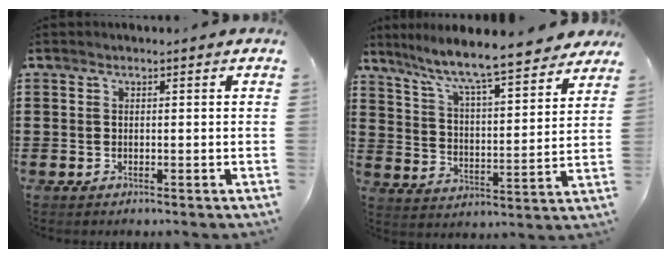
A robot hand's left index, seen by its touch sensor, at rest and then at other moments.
{"total": 7.5, "force": [6.8, -0.2, 3.2], "torque": [-0.090, -0.050, 0.110]}